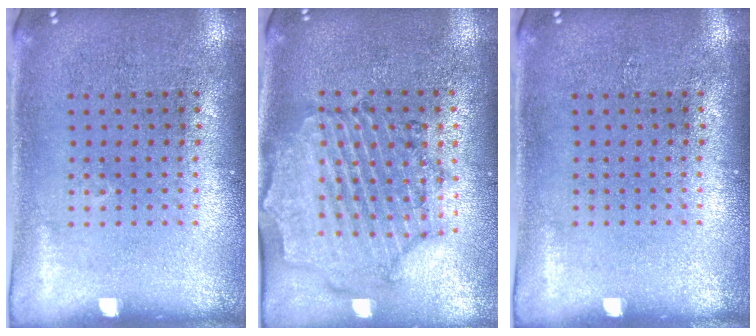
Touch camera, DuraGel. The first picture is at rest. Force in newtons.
{"total": 1.4, "press": 1.4, "slide": 0.2}
{"total": 0.0}